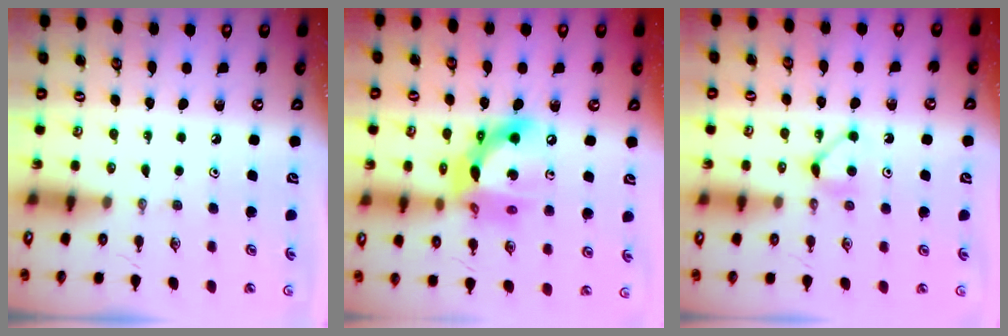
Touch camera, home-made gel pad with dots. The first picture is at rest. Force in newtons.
{"total": 15.0, "press": 14.9, "slide": 1.2}
{"total": 4.2, "press": 4.2, "slide": 0.5}